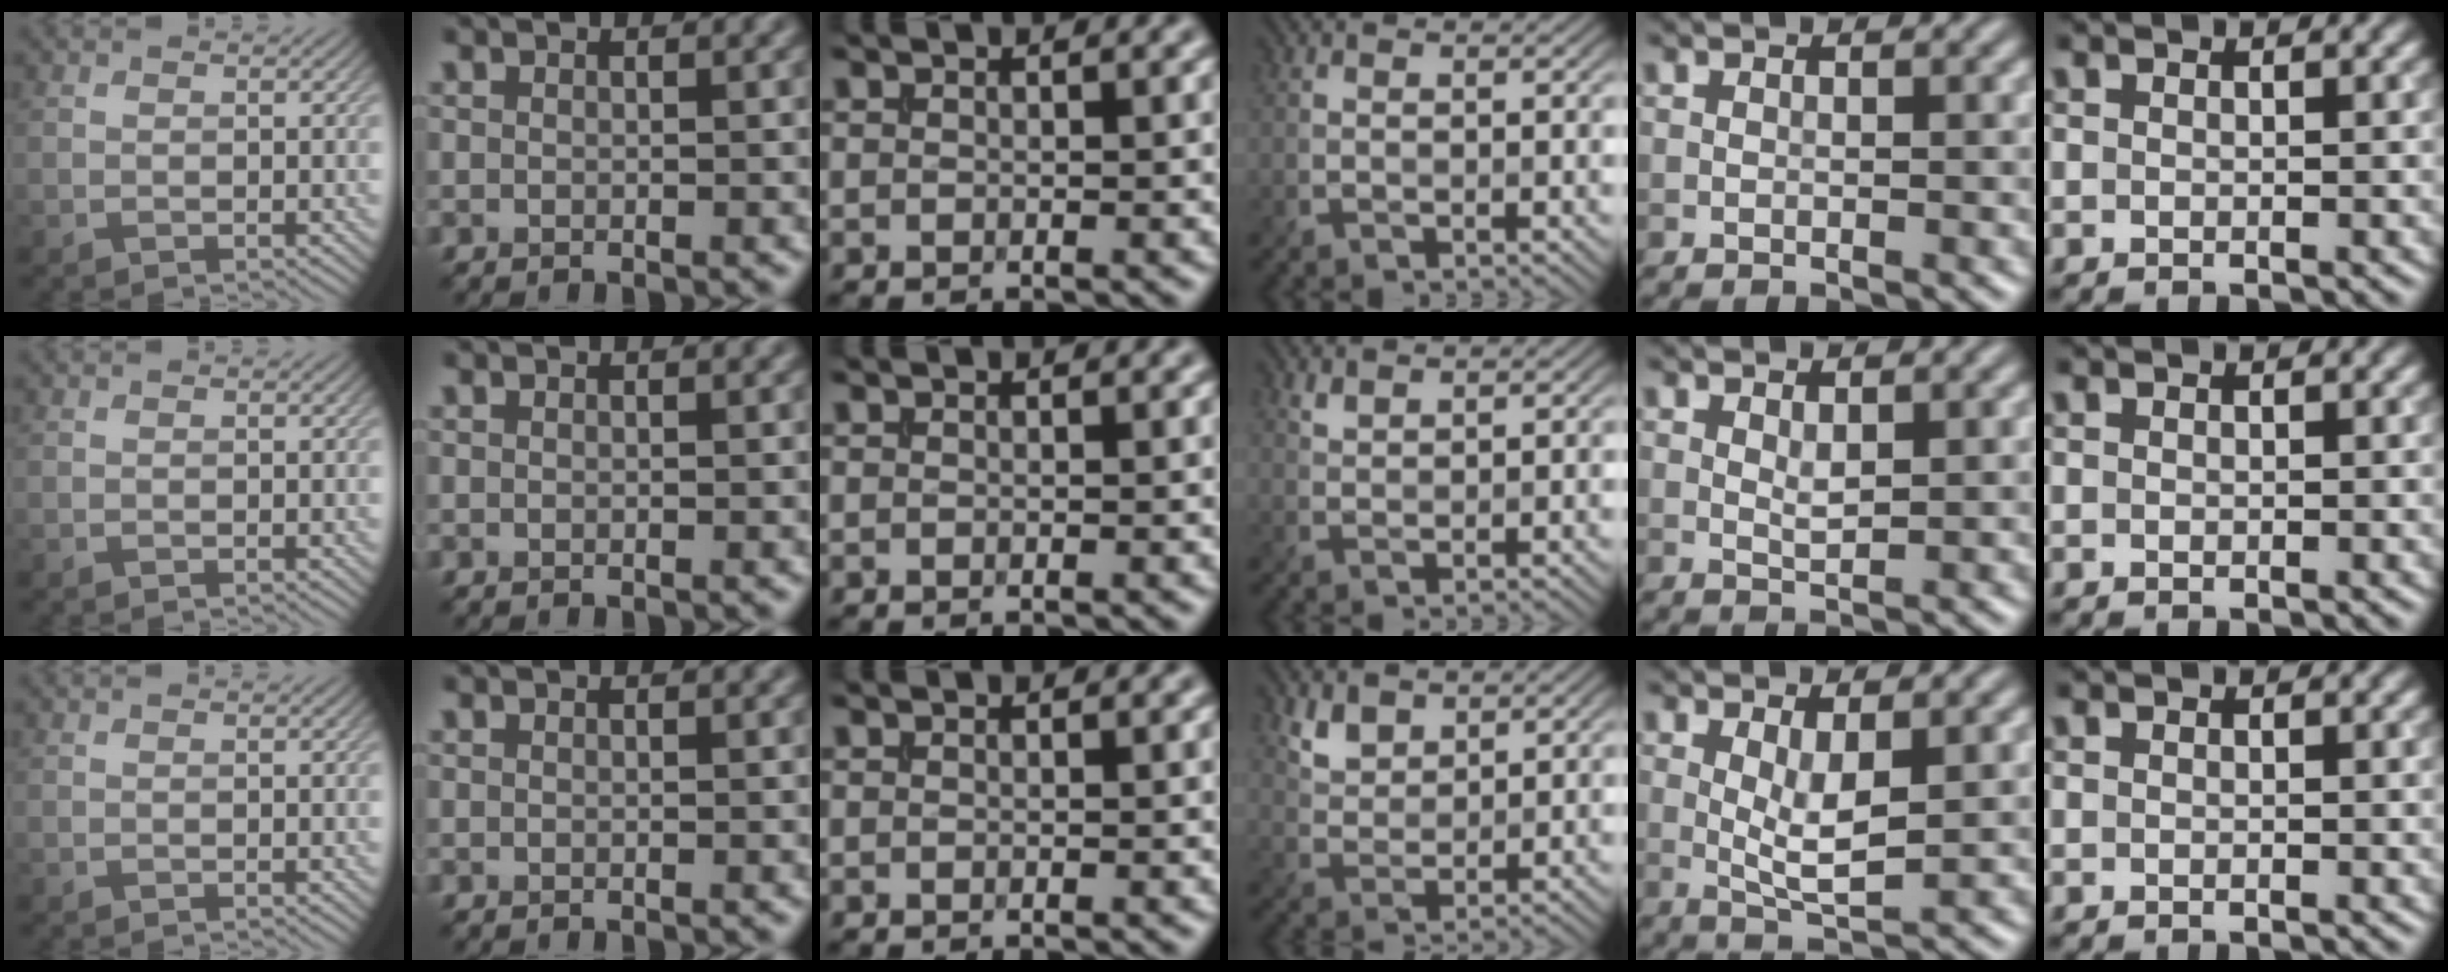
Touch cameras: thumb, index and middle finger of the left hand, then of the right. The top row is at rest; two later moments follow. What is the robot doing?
{"motion": "extract", "object": "file holder"}